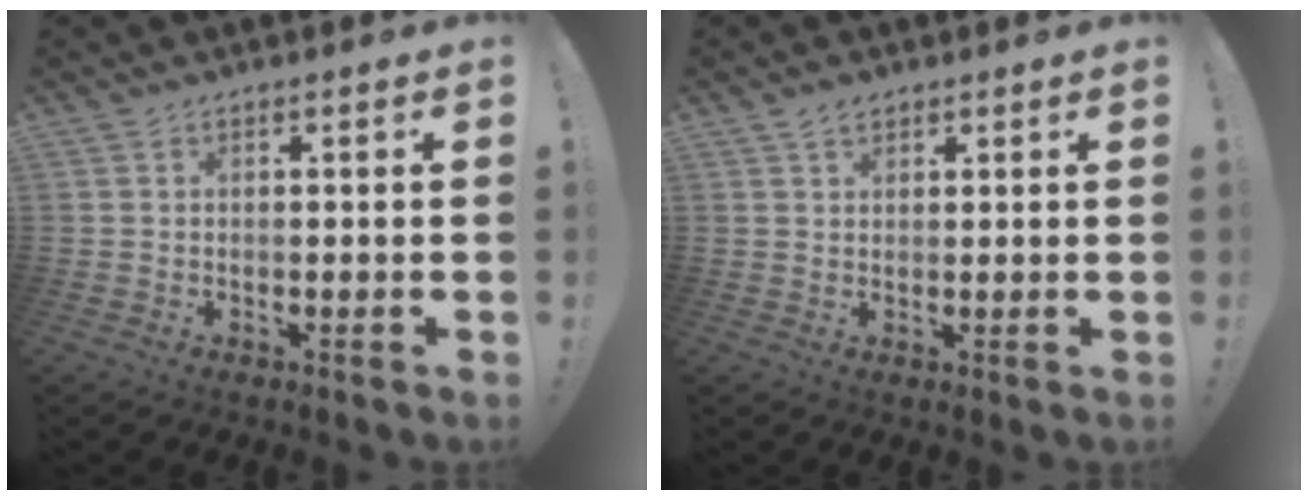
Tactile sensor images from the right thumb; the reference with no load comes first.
{"total": 2.2, "force": [1.6, 1.3, 0.7], "torque": [-0.008, -0.006, 0.029]}